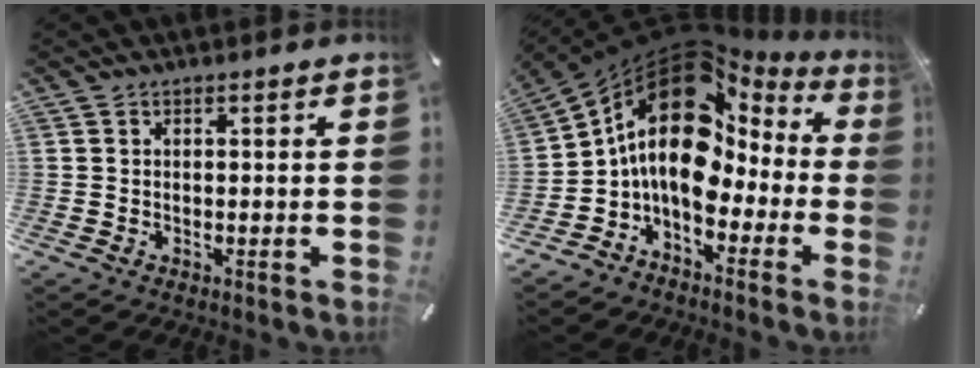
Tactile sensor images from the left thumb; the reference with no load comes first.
{"total": 17.8, "force": [3.1, 11.8, 12.9], "torque": [-0.238, -0.022, 0.043]}